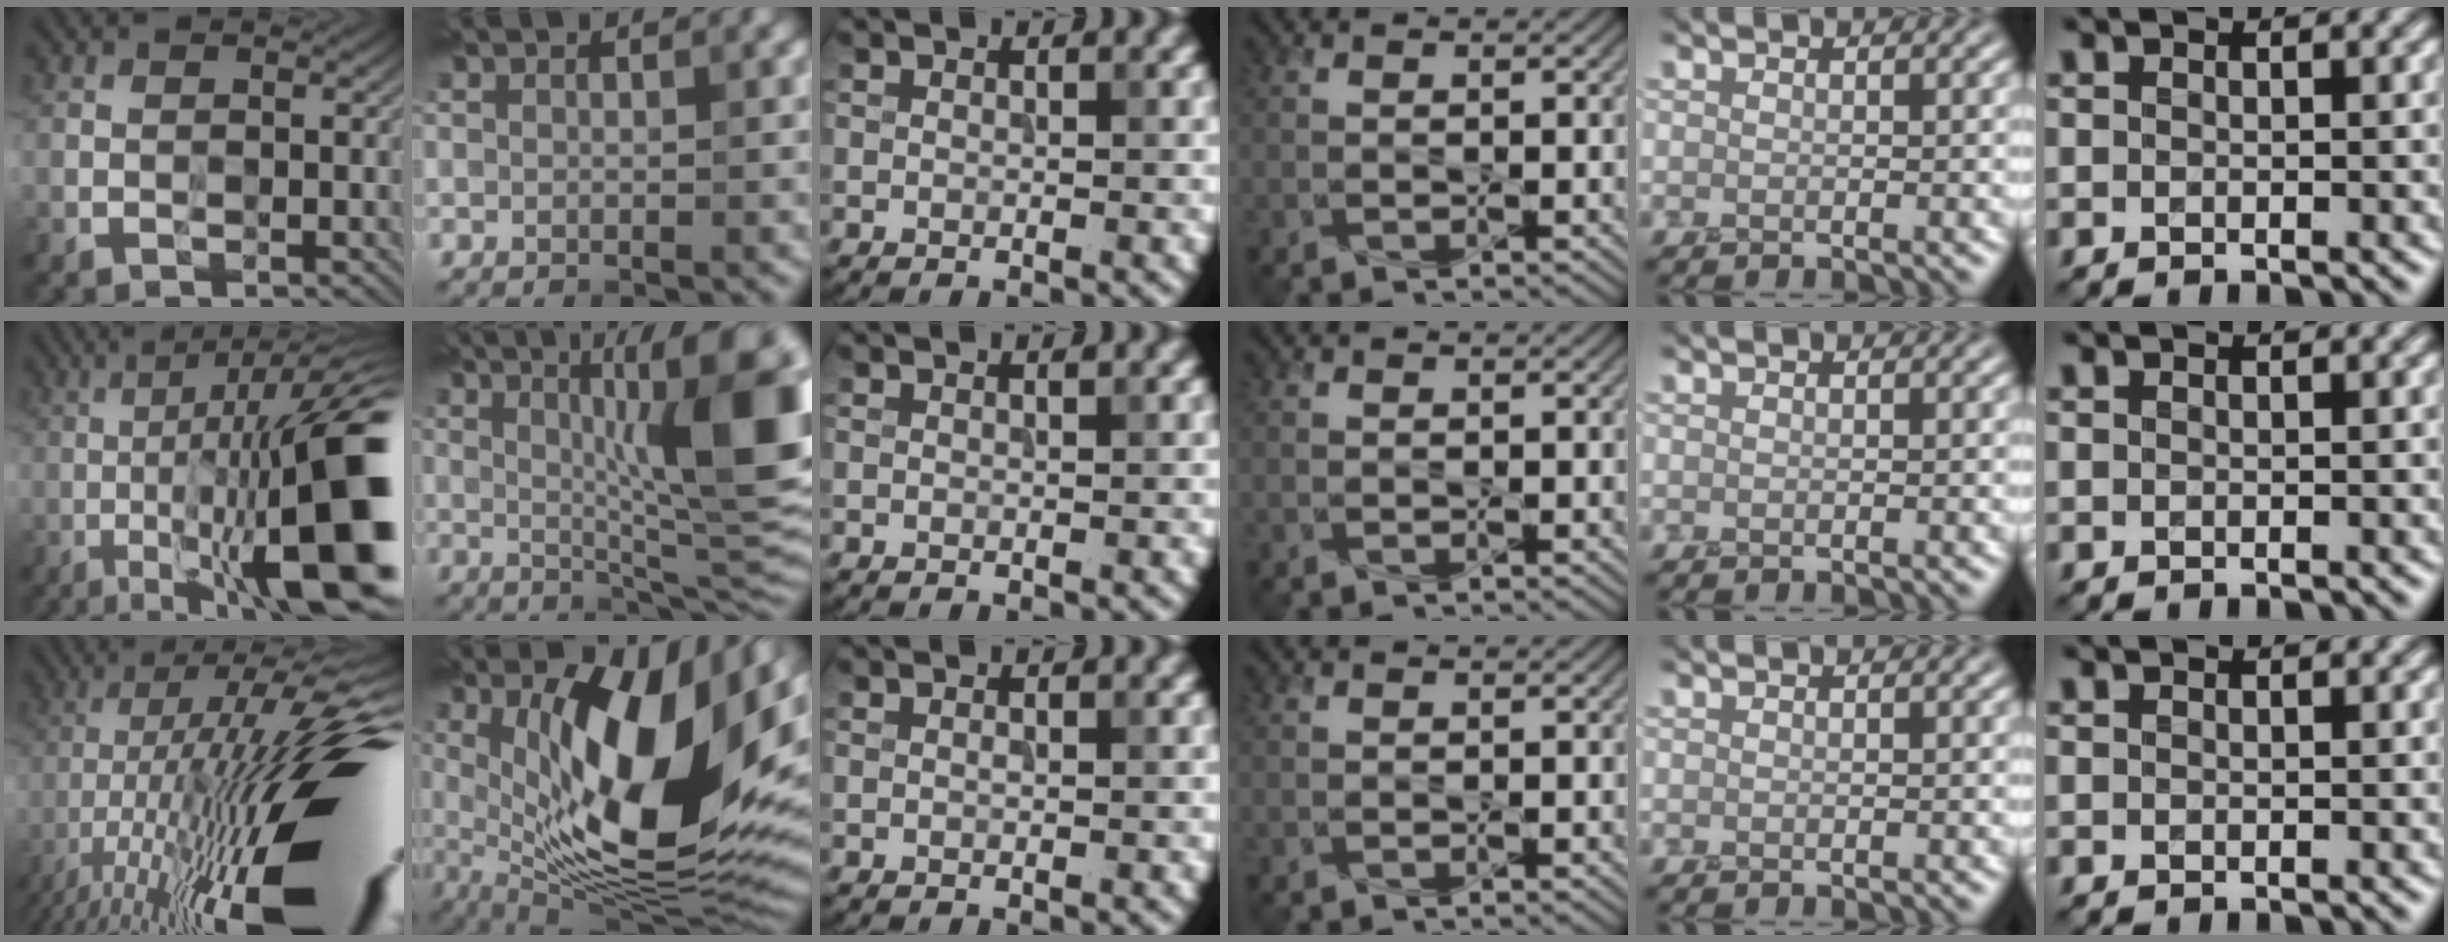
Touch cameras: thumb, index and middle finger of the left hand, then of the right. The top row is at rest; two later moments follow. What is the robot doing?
{"motion": "press", "object": "grip strengthener"}